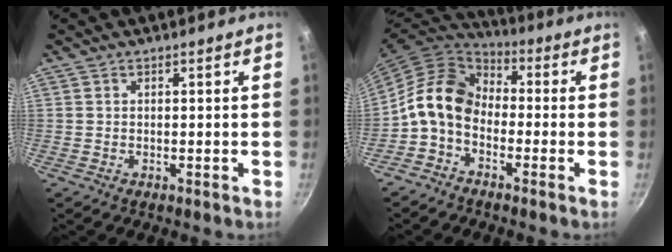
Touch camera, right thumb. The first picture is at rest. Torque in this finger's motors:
{"motor_torque": [1.43, 2.25, 0.68, -0.98, 0.12]}